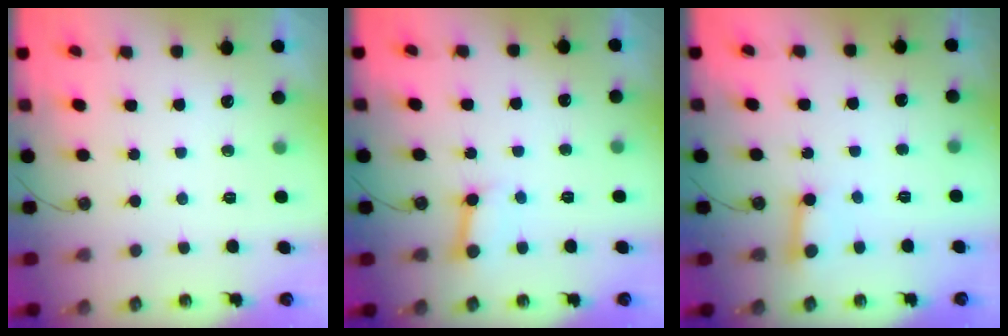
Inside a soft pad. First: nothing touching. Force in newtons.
{"total": 3.9, "press": 3.8, "slide": 0.4}
{"total": 4.1, "press": 4.1, "slide": 0.3}